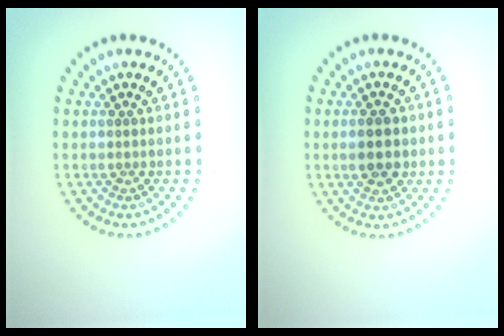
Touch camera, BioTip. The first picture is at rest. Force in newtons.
{"total": 2.7, "press": 2.7, "slide": 0.2}